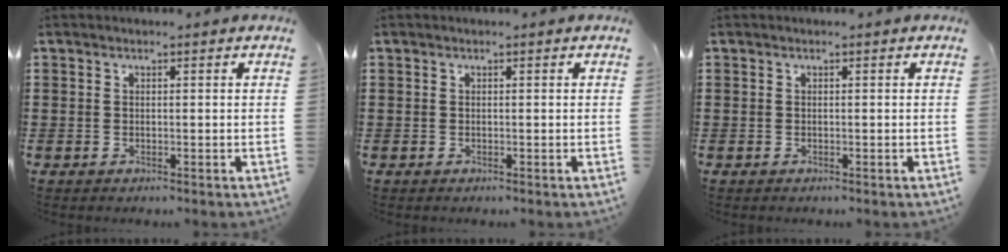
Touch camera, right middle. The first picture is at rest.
{"total": 0.0}
{"total": 0.0}